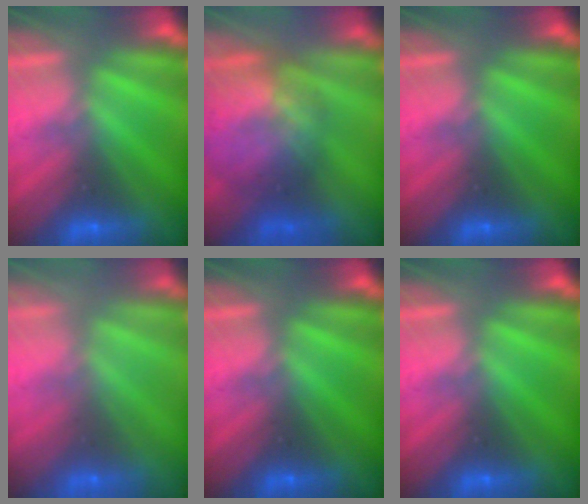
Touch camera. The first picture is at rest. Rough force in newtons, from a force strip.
{"total": 8.8}
{"total": 0.0}
{"total": 8.7}
{"total": 0.0}
{"total": 0.0}